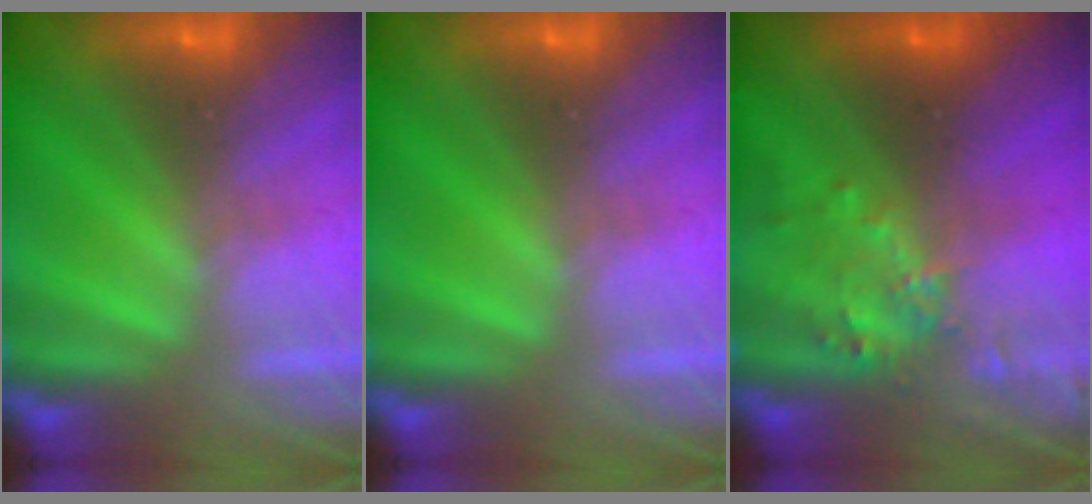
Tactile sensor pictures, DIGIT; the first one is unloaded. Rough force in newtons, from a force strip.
{"total": 0.0}
{"total": 3.2}